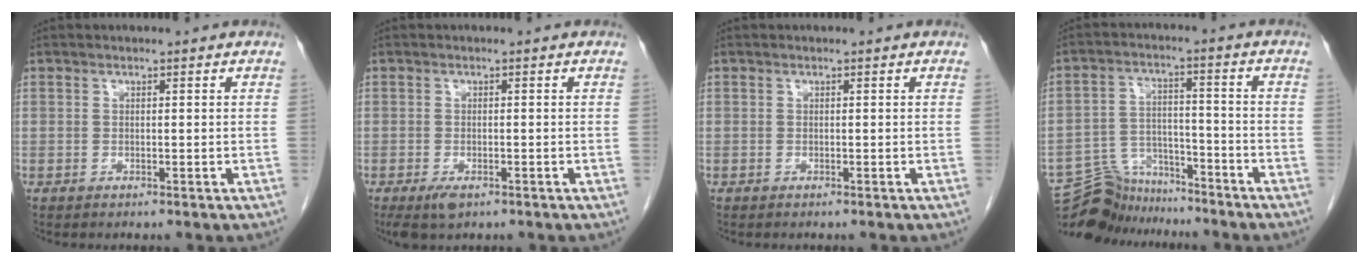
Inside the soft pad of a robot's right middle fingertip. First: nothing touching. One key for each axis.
{"total": 3.1, "fx": -1.8, "fy": 1.3, "fz": 2.2, "tx": -0.045, "ty": -0.006, "tz": -0.025}
{"total": 0.0}
{"total": 9.4, "fx": -9.0, "fy": 3.0, "fz": 0.1, "tx": -0.005, "ty": 0.027, "tz": -0.157}